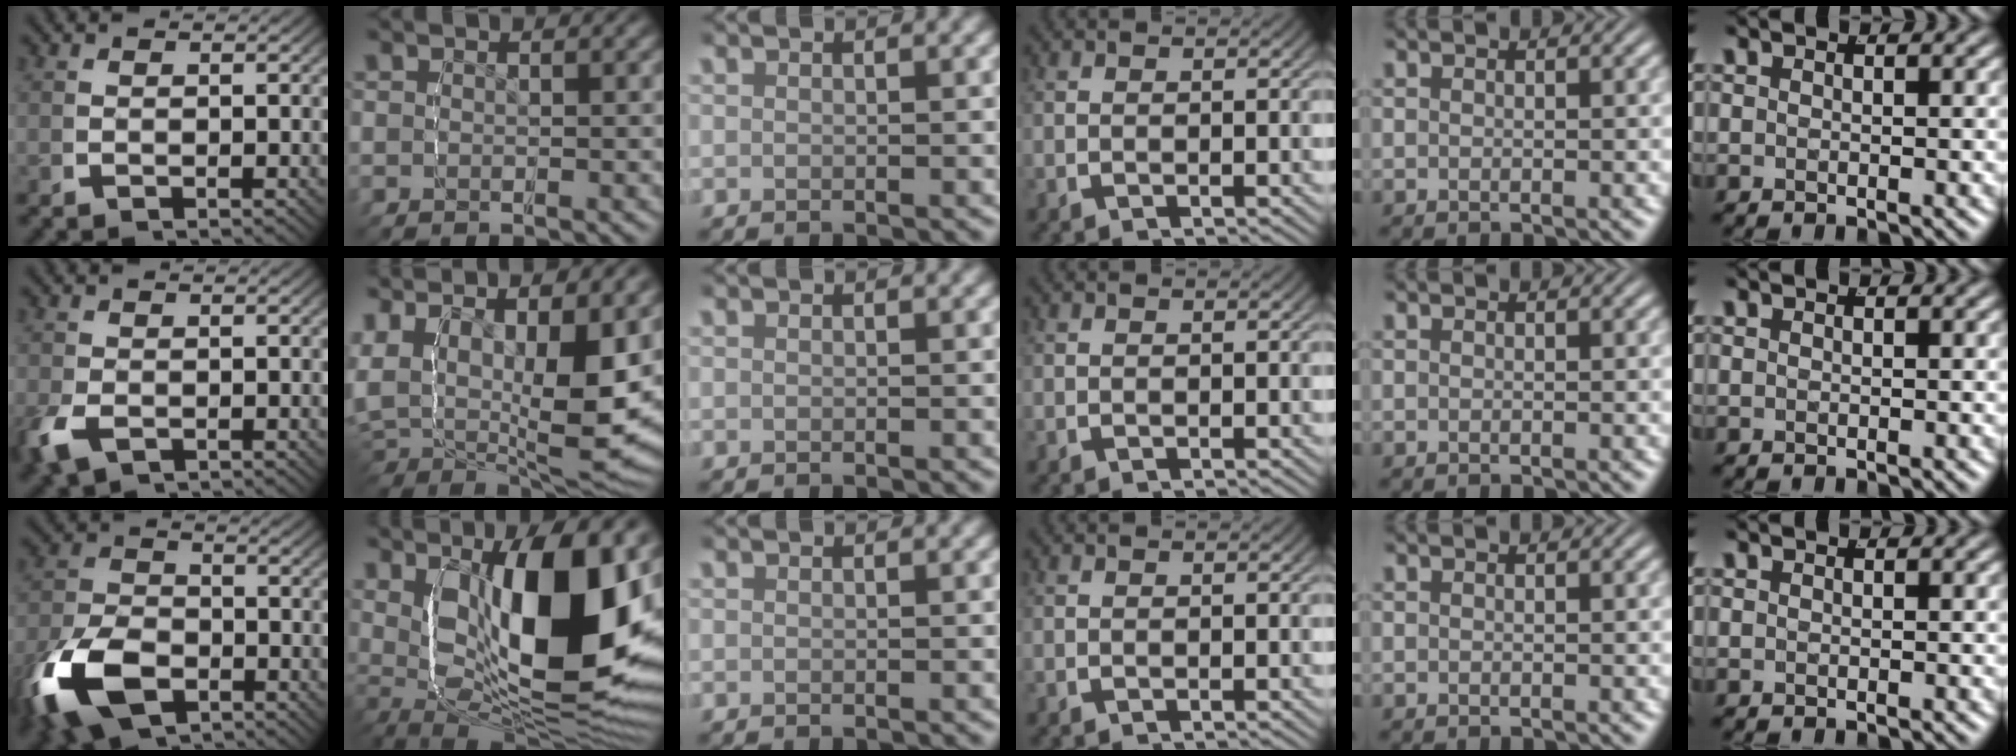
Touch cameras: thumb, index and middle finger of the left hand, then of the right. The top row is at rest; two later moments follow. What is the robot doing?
{"motion": "lift_and_place", "object": "markers"}